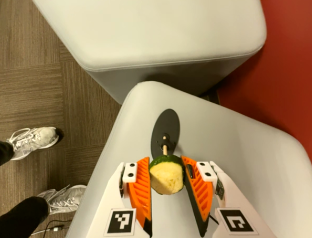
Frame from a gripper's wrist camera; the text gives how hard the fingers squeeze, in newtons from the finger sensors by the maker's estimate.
{"total": 11.8, "left": 12.3, "right": 11.3}